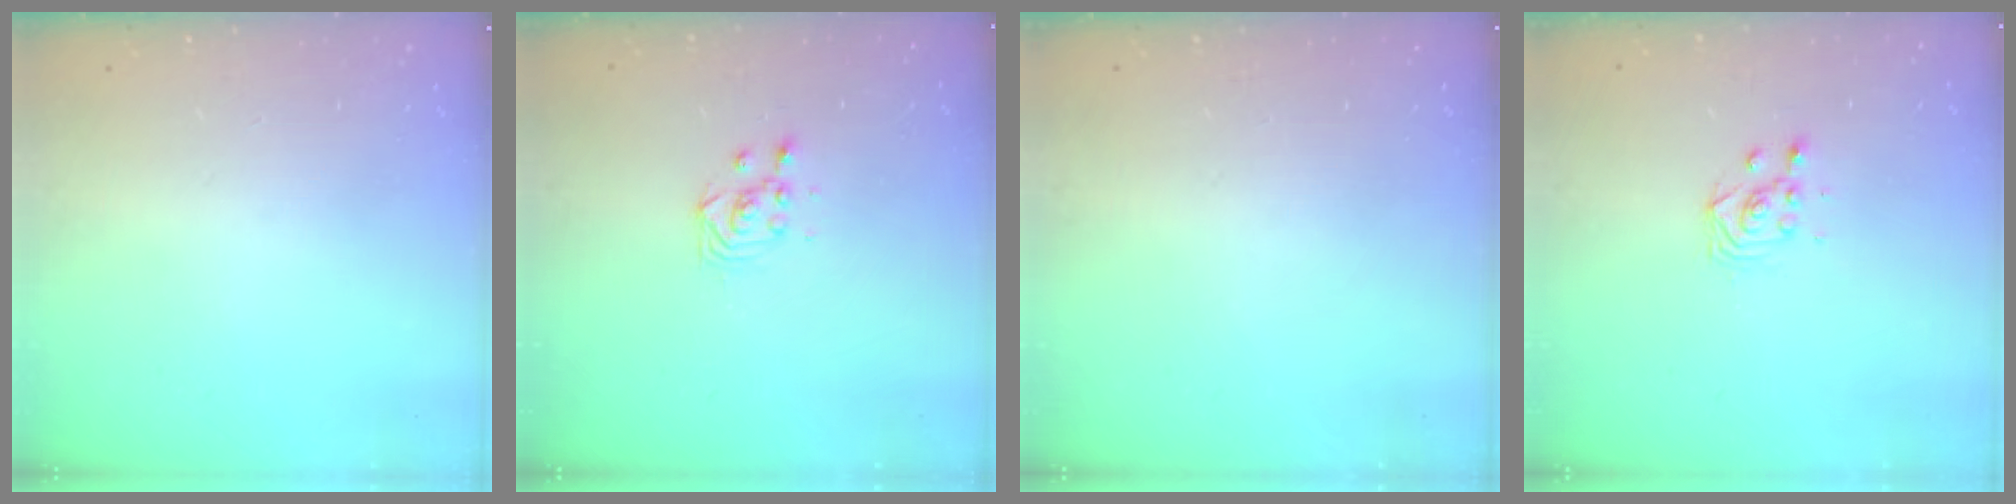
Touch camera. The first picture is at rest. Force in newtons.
{"total": 3.4, "press": 3.4, "slide": 0.1}
{"total": 0.0}
{"total": 2.9, "press": 2.9, "slide": 0.1}